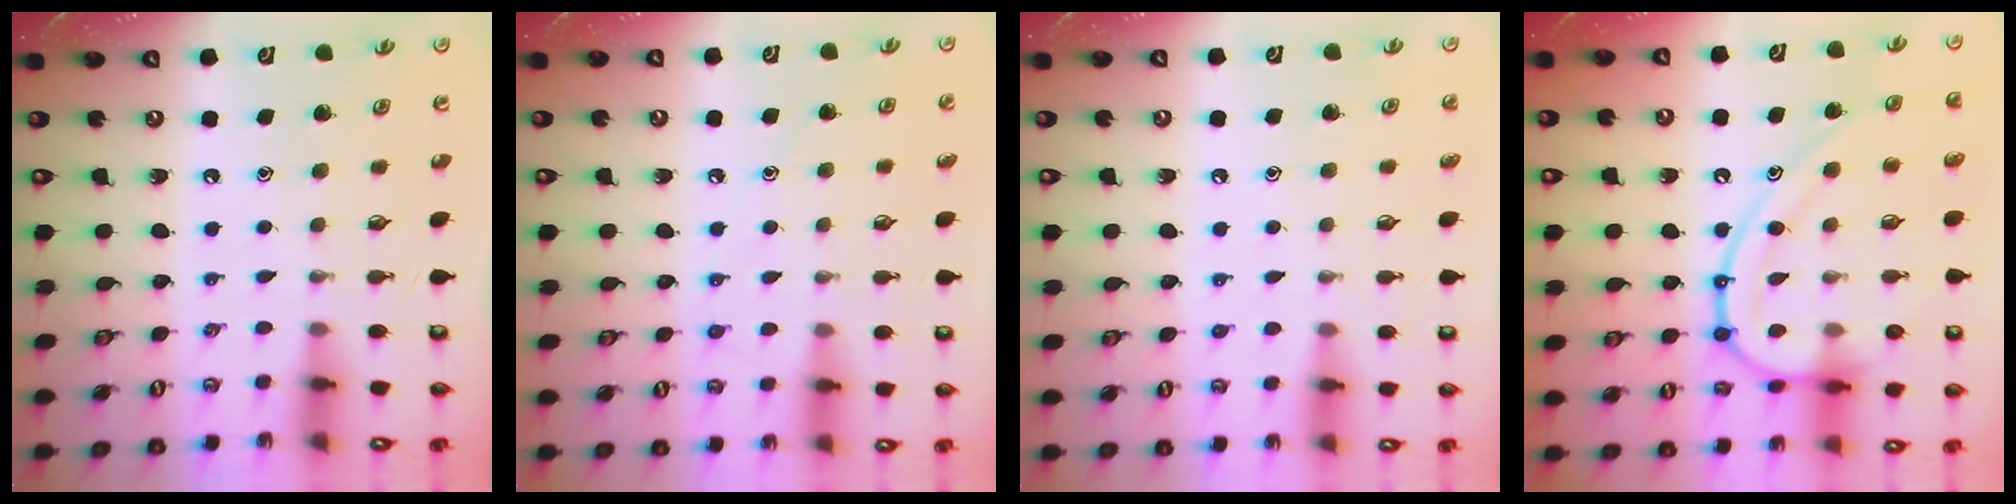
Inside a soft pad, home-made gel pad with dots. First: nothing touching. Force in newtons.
{"total": 5.8, "press": 5.7, "slide": 0.7}
{"total": 3.9, "press": 3.8, "slide": 0.4}
{"total": 15.6, "press": 15.6, "slide": 0.9}